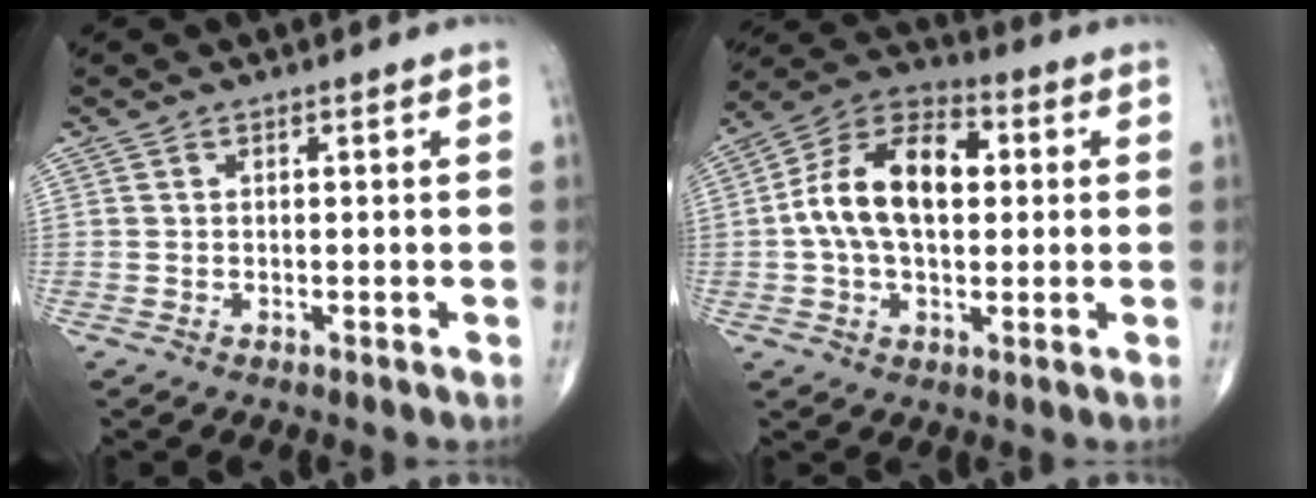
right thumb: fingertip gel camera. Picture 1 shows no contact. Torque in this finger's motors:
{"motor_torque": [1.74, 1.78, 1.36, -0.25, 0.18]}